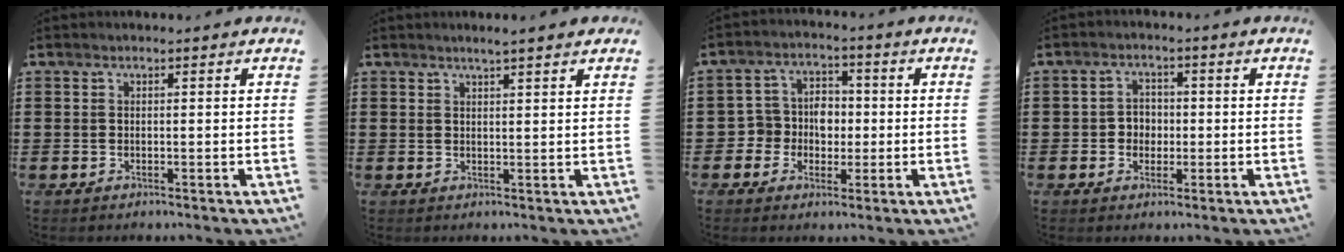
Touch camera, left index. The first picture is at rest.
{"total": 2.0, "force": [1.7, -0.2, 1.0], "torque": [-0.022, 0.001, 0.033]}
{"total": 5.3, "force": [-0.8, 4.9, 1.6], "torque": [-0.051, 0.014, -0.018]}
{"total": 3.0, "force": [-0.6, 2.7, 1.3], "torque": [-0.033, 0.007, -0.015]}